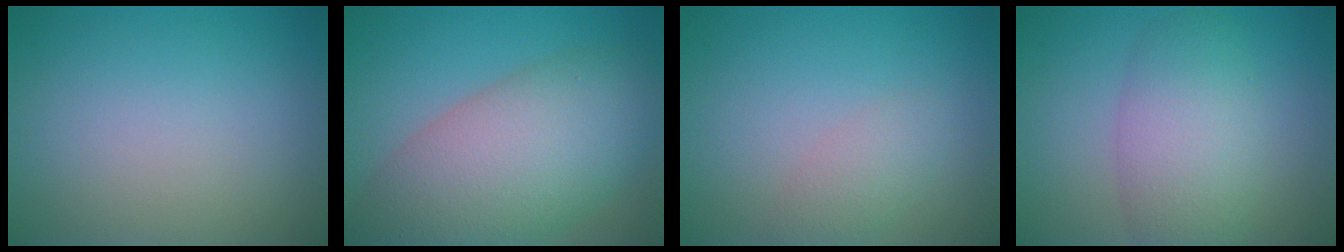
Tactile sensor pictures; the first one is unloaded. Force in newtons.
{"total": 10.8, "press": 10.8, "slide": 0.5}
{"total": 1.8, "press": 1.8, "slide": 0.1}
{"total": 5.5, "press": 5.5, "slide": 0.1}